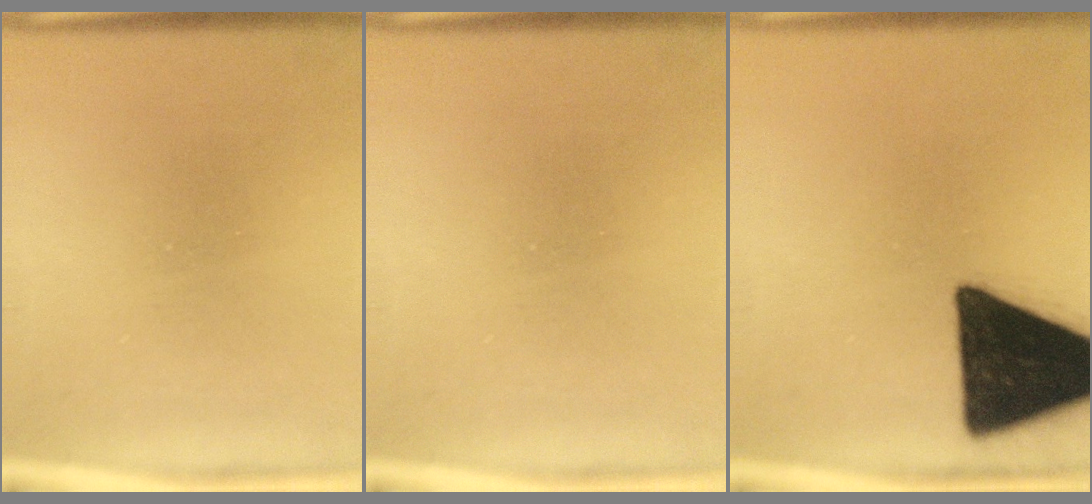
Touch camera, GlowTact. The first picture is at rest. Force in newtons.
{"total": 0.0}
{"total": 19.8}